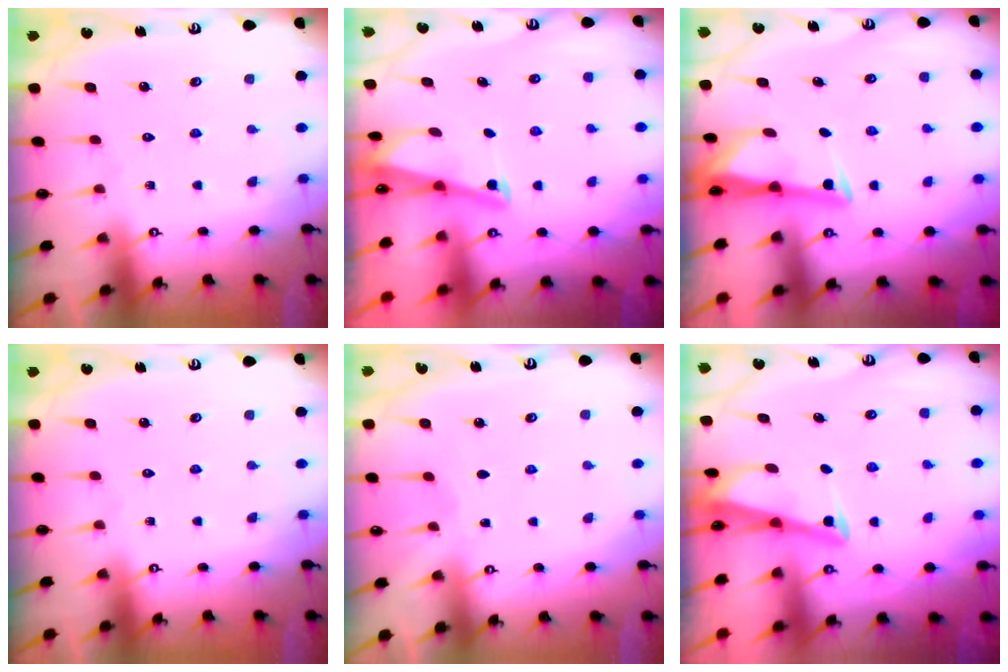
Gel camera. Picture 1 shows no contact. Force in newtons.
{"total": 1.9, "press": 1.9, "slide": 0.4}
{"total": 3.0, "press": 3.0, "slide": 0.4}
{"total": 0.0}
{"total": 1.5, "press": 1.5, "slide": 0.3}
{"total": 2.7, "press": 2.7, "slide": 0.4}